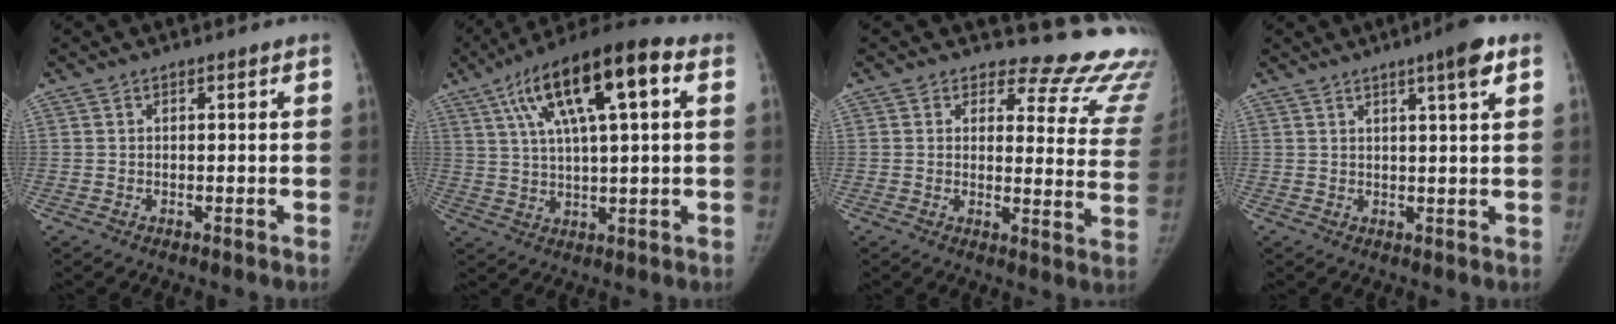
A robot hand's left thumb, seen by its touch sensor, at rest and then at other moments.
{"total": 18.3, "force": [6.6, 5.5, 16.1], "torque": [-0.273, 0.017, 0.106]}
{"total": 17.4, "force": [16.4, 5.6, 1.9], "torque": [0.034, -0.163, 0.155]}
{"total": 5.3, "force": [2.7, 0.3, 4.5], "torque": [-0.064, -0.008, 0.039]}